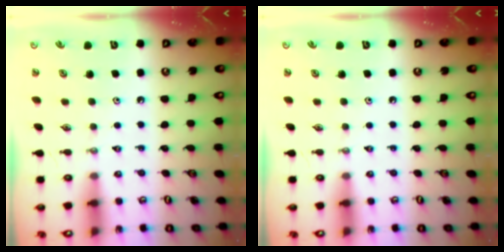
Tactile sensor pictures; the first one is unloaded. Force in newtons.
{"total": 0.0}